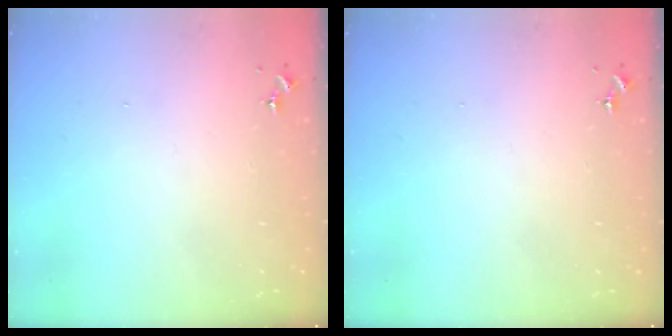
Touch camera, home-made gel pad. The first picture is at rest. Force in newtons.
{"total": 0.0}